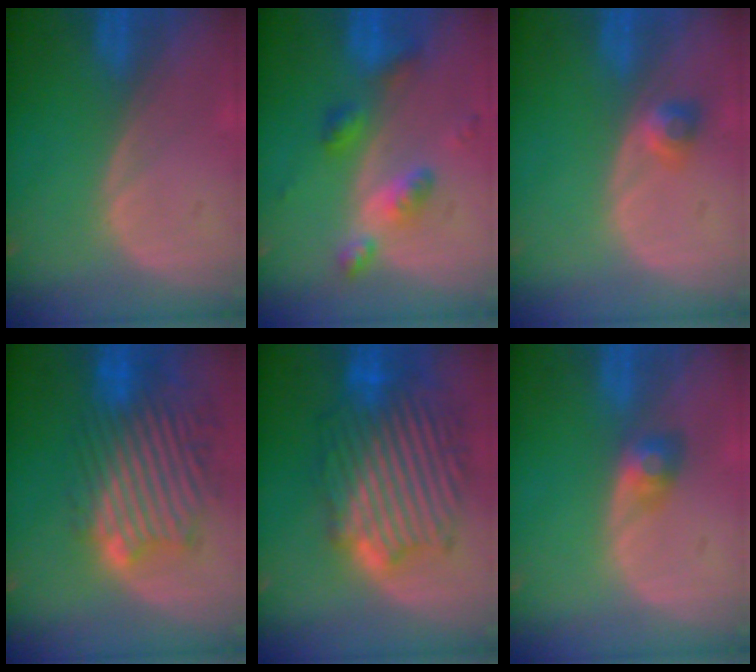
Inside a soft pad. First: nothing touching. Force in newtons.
{"total": 6.1, "press": 5.4, "slide": 2.9}
{"total": 2.4, "press": 2.1, "slide": 1.2}
{"total": 12.1, "press": 10.9, "slide": 5.2}
{"total": 12.7, "press": 12.6, "slide": 1.1}
{"total": 3.0, "press": 2.6, "slide": 1.4}